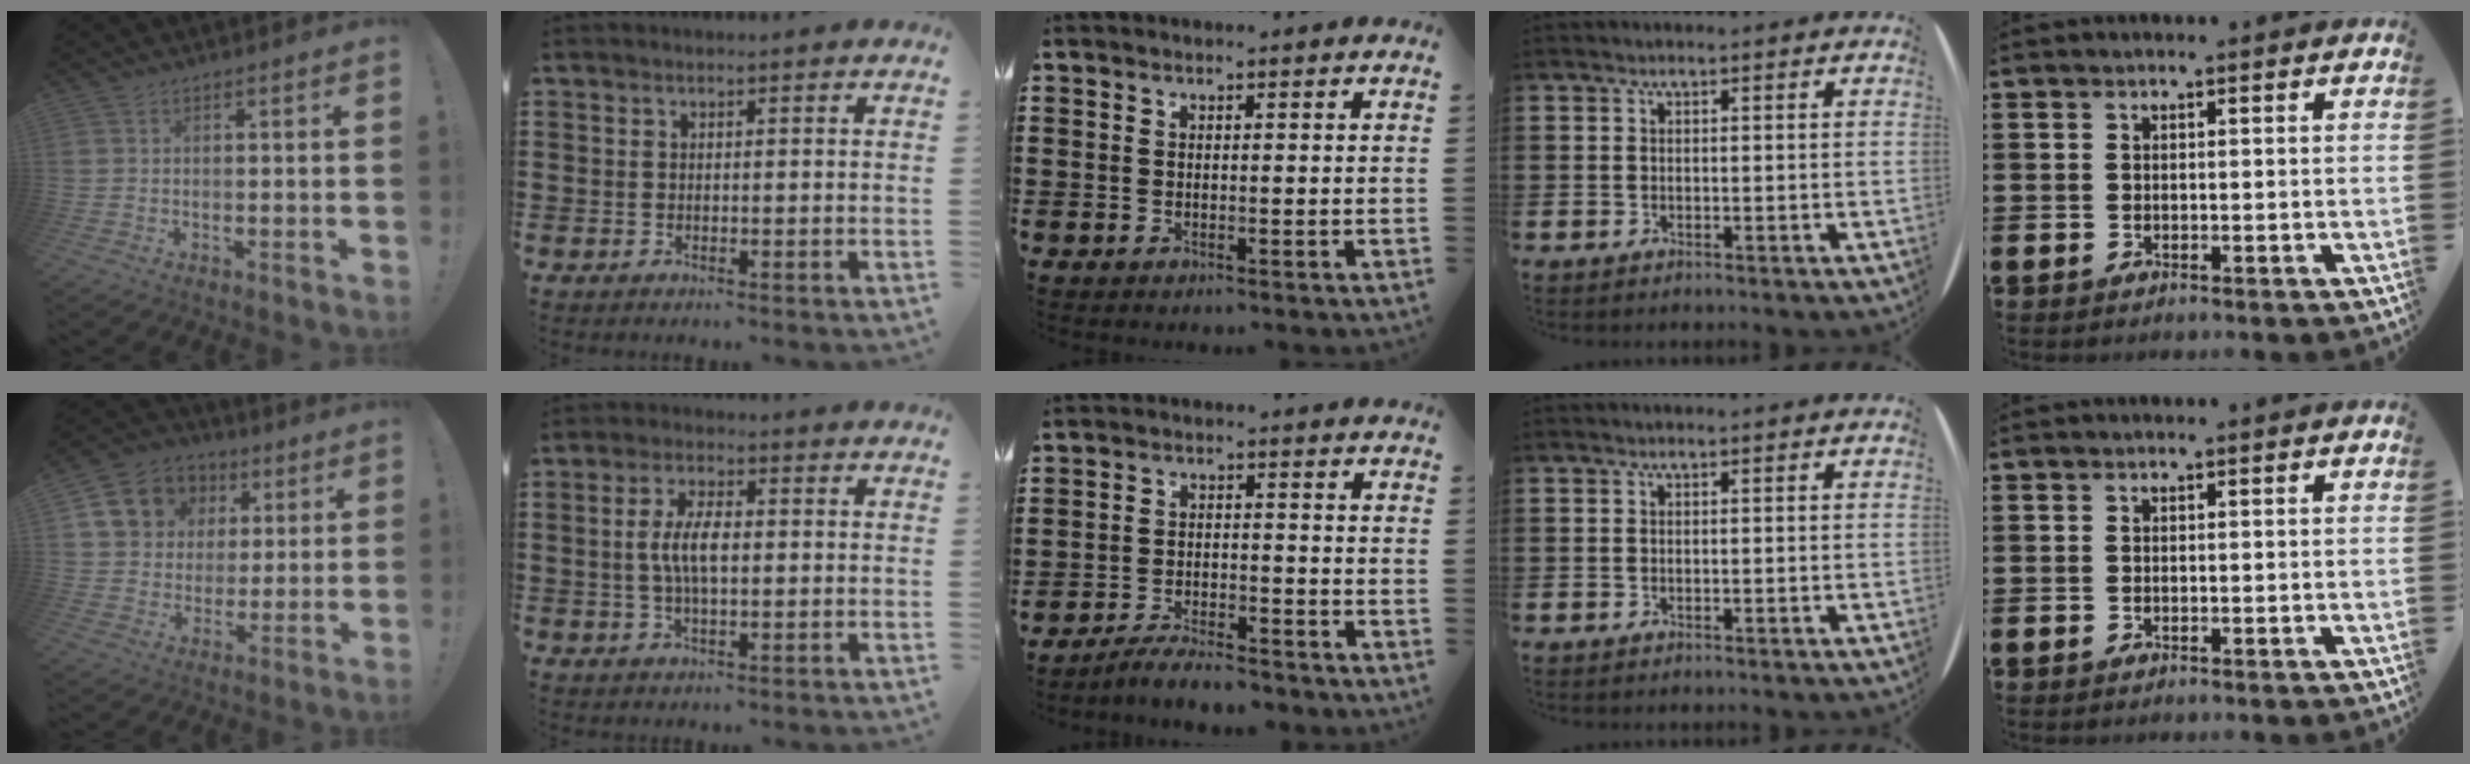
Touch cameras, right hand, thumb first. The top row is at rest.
{"thumb": {"total": 12.5, "force": [4.5, 10.8, 4.3], "torque": [-0.063, -0.017, 0.099]}, "index": {"total": 5.6, "force": [0.1, 2.0, 5.2], "torque": [-0.112, 0.000, -0.004]}, "middle": {"total": 4.6, "force": [-4.4, 0.5, 1.3], "torque": [-0.029, 0.001, -0.091]}}